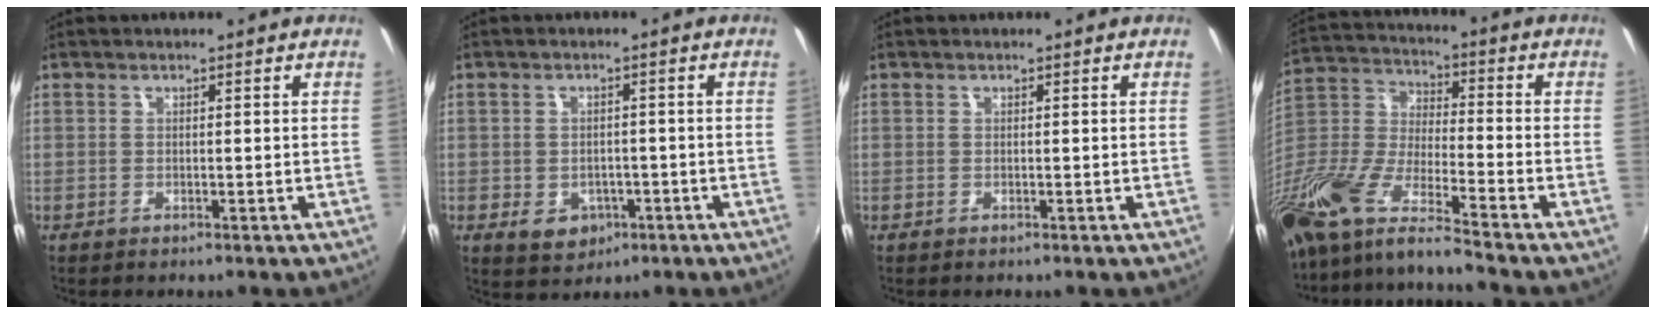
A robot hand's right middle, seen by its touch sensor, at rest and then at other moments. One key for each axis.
{"total": 5.8, "fx": -2.3, "fy": 4.6, "fz": 2.7, "tx": -0.062, "ty": -0.003, "tz": -0.023}
{"total": 0.0}
{"total": 18.5, "fx": -13.9, "fy": 2.6, "fz": 11.9, "tx": -0.234, "ty": -0.039, "tz": -0.280}